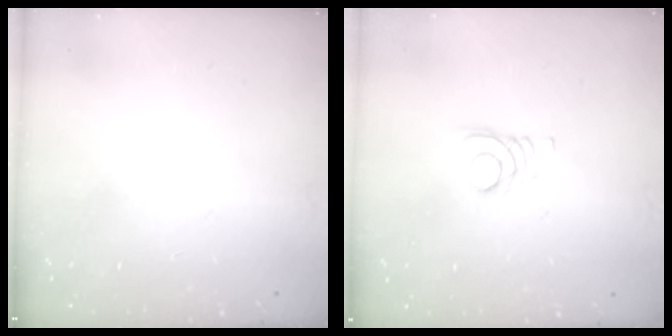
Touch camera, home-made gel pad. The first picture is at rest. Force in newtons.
{"total": 2.4, "press": 2.4, "slide": 0.2}